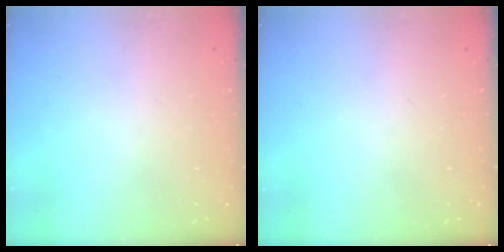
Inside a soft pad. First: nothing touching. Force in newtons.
{"total": 0.0}